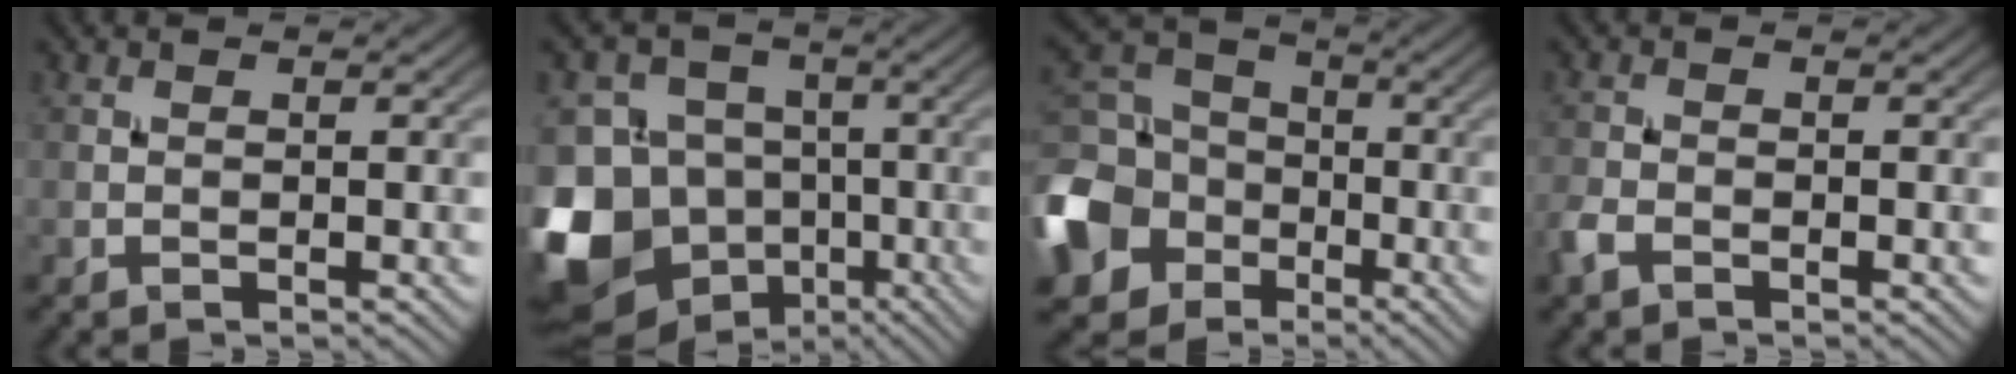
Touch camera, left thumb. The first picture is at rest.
{"total": 15.1, "force": [-6.2, 12.1, 6.6], "torque": [-0.199, -0.005, -0.130]}
{"total": 16.0, "force": [-5.4, 13.1, 7.4], "torque": [-0.242, -0.032, -0.121]}
{"total": 2.5, "force": [-1.7, 1.4, 1.3], "torque": [-0.034, -0.004, -0.043]}